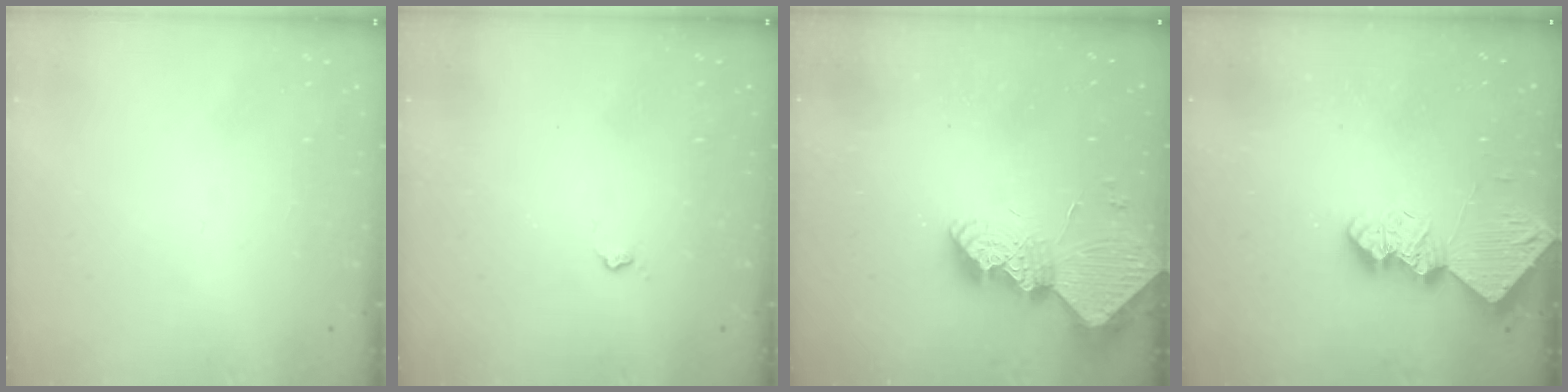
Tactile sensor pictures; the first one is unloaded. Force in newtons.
{"total": 3.3, "press": 3.2, "slide": 0.6}
{"total": 11.4, "press": 11.4, "slide": 0.9}
{"total": 11.5, "press": 11.5, "slide": 1.0}